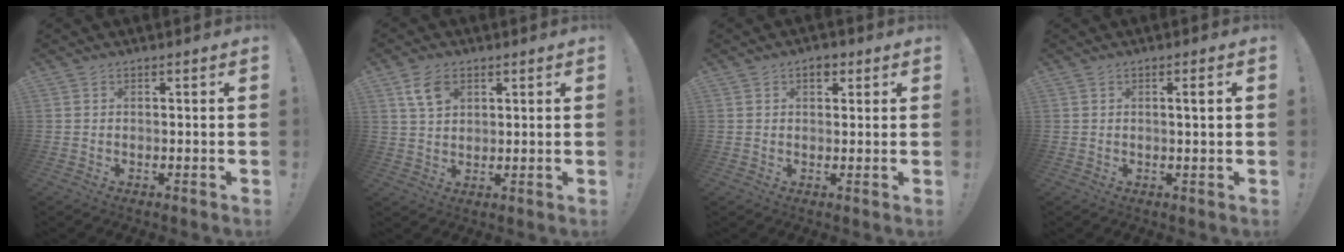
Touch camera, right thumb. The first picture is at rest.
{"total": 6.6, "force": [3.2, 4.3, 3.8], "torque": [-0.066, -0.005, 0.063]}
{"total": 3.3, "force": [1.6, 2.2, 1.9], "torque": [-0.013, -0.003, 0.023]}
{"total": 2.8, "force": [0.5, -0.2, 2.7], "torque": [-0.036, -0.005, 0.003]}